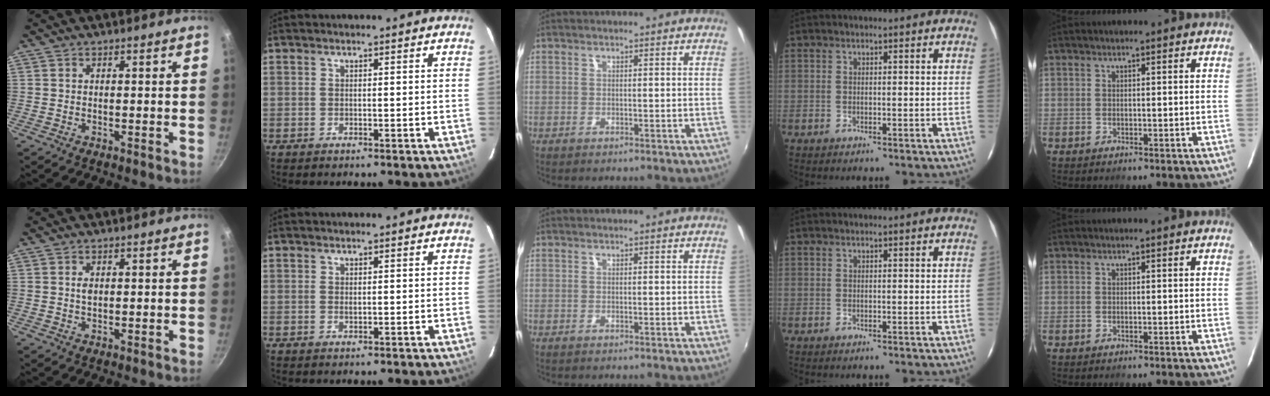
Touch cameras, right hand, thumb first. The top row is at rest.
{"thumb": {"total": 1.4, "force": [0.3, 0.9, 1.0], "torque": [-0.017, 0.000, 0.005]}, "index": {"total": 0.7, "force": [0.1, 0.3, 0.6], "torque": [-0.012, 0.001, 0.002]}}